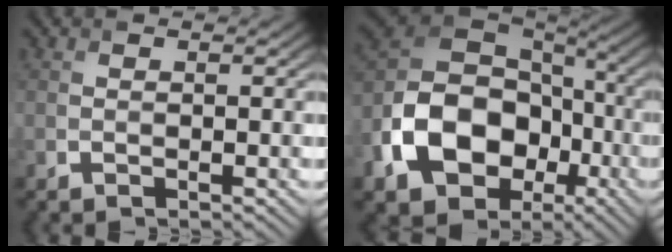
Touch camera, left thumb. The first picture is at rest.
{"total": 18.1, "force": [-4.5, 13.0, 11.7], "torque": [-0.266, -0.024, -0.072]}